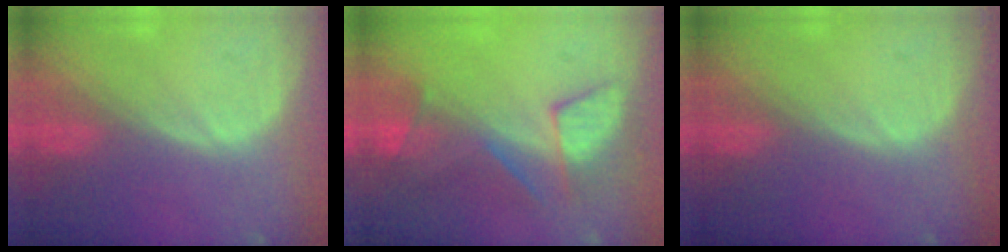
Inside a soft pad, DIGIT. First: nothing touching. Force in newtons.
{"total": 8.0, "press": 7.4, "slide": 3.2}
{"total": 0.0}